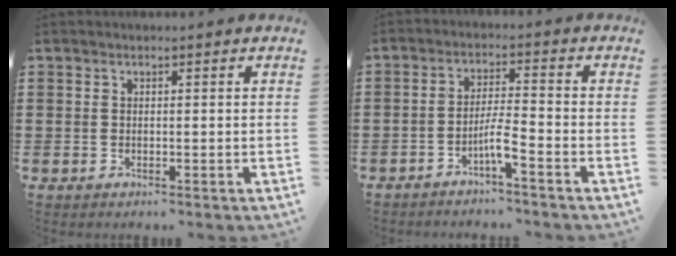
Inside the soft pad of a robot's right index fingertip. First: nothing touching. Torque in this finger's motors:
{"motor_torque": [0.01, 0.00, 0.28, 0.03]}